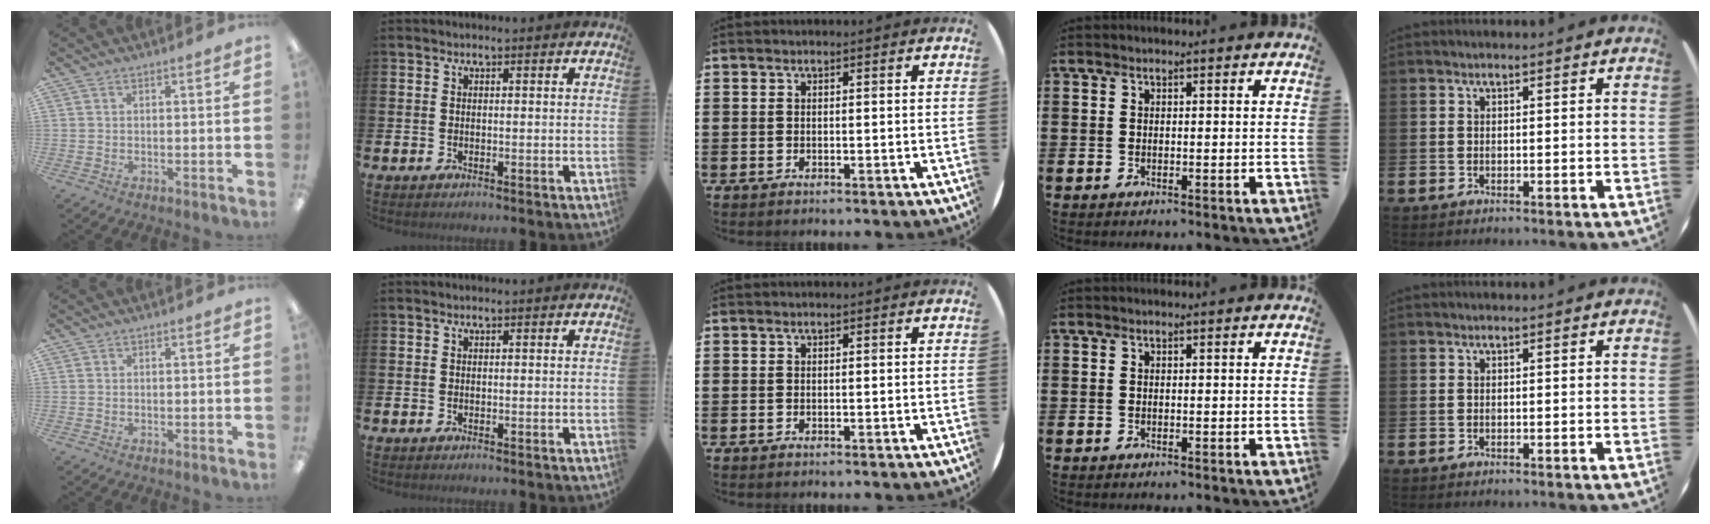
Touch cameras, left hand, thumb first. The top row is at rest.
{}